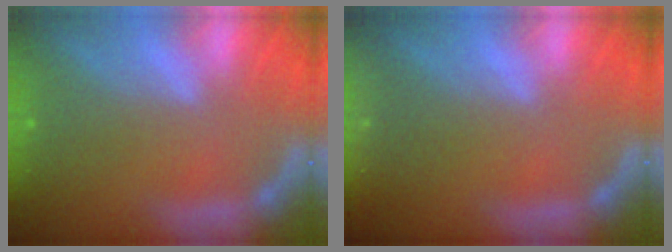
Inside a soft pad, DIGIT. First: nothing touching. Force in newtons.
{"total": 9.0}